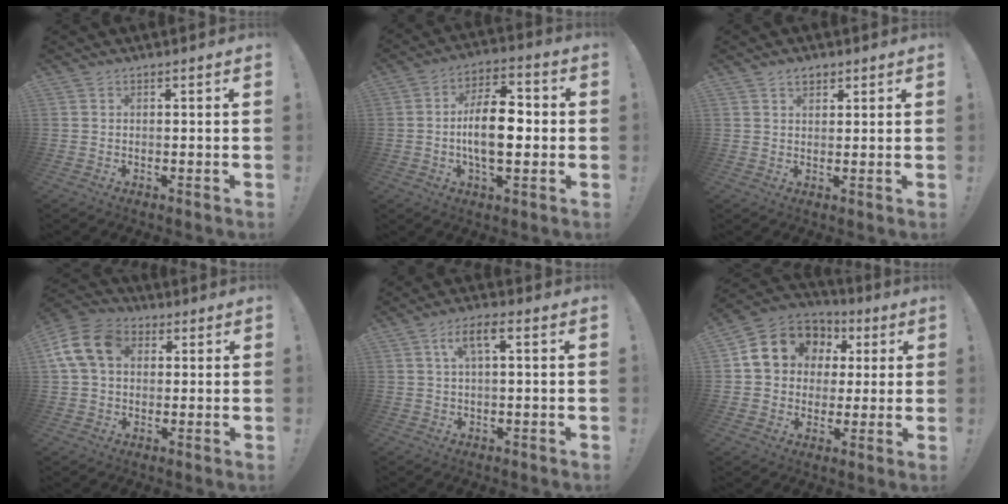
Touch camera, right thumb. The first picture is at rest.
{"total": 13.8, "force": [-1.7, 6.9, 11.8], "torque": [-0.204, 0.009, -0.036]}
{"total": 3.1, "force": [2.1, 2.0, 1.2], "torque": [-0.007, -0.009, 0.035]}
{"total": 13.8, "force": [3.5, 10.3, 8.5], "torque": [-0.162, 0.004, 0.070]}
{"total": 6.2, "force": [1.4, 1.8, 5.7], "torque": [-0.108, 0.010, 0.023]}
{"total": 14.5, "force": [4.7, 12.1, 6.5], "torque": [-0.096, -0.011, 0.103]}